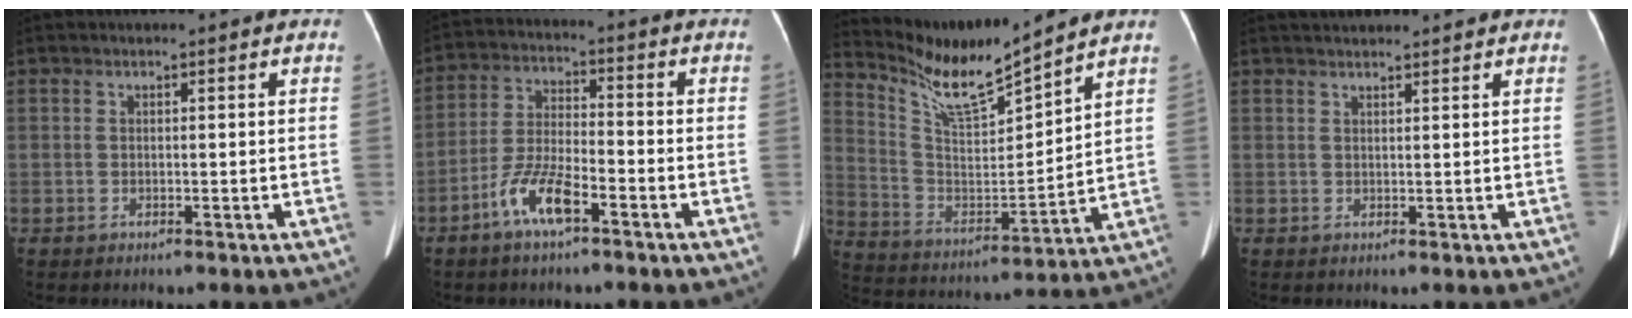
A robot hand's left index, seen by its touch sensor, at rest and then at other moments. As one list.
[{"total": 7.8, "force": [-4.6, 1.7, 6.0], "torque": [-0.129, 0.001, -0.090]}, {"total": 11.3, "force": [10.7, -0.2, 3.8], "torque": [-0.089, -0.008, 0.212]}, {"total": 5.8, "force": [5.5, 0.3, 1.9], "torque": [-0.026, 0.035, 0.070]}]